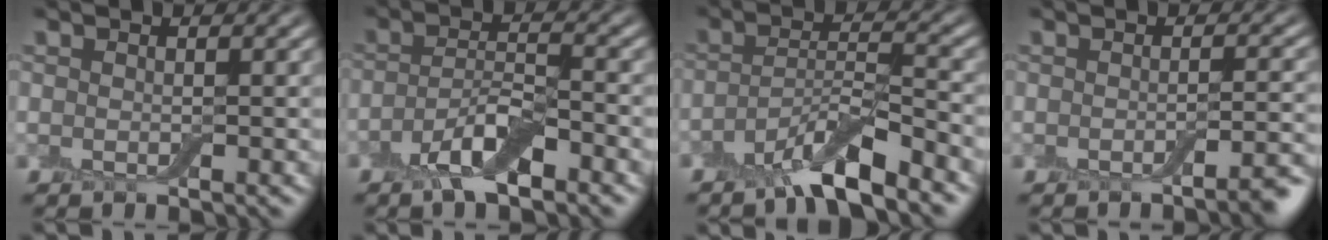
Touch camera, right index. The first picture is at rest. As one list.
[{"total": 4.4, "force": [-2.7, 1.4, 3.2], "torque": [-0.061, 0.001, -0.055]}, {"total": 5.7, "force": [-4.1, 1.3, 3.7], "torque": [-0.065, -0.003, -0.081]}, {"total": 2.6, "force": [-1.5, 0.5, 2.0], "torque": [-0.021, 0.004, -0.030]}]